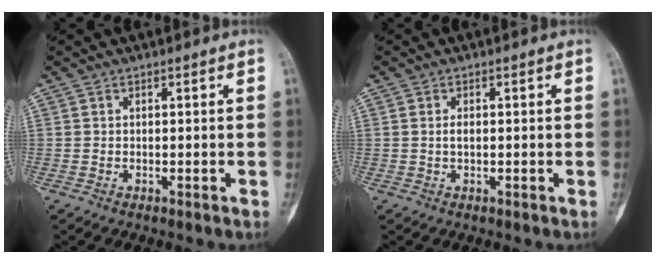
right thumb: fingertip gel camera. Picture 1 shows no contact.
{"total": 1.2, "force": [0.0, 0.6, 1.0], "torque": [-0.015, 0.001, -0.002]}